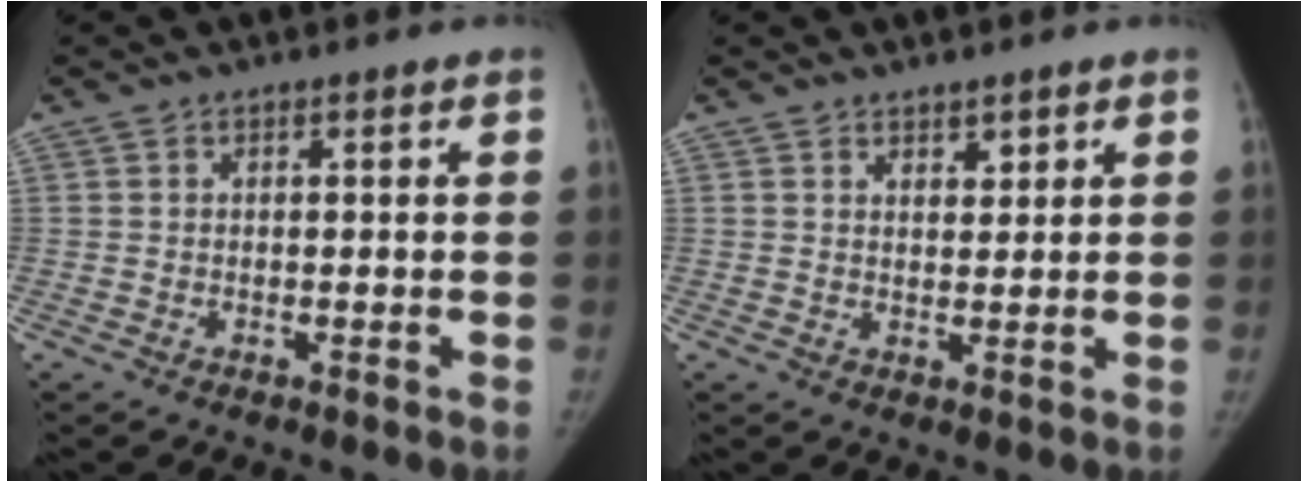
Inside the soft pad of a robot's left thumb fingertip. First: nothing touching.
{"total": 2.4, "force": [1.7, 1.4, 1.0], "torque": [0.001, -0.012, 0.029]}